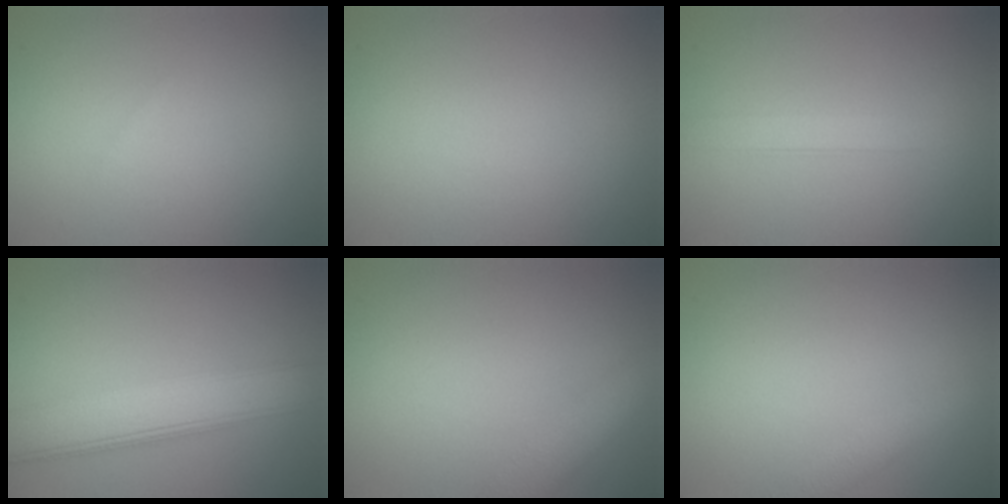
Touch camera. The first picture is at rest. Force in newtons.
{"total": 0.0}
{"total": 1.8, "press": 1.7, "slide": 0.2}
{"total": 6.5, "press": 6.5, "slide": 0.1}
{"total": 3.4, "press": 3.4, "slide": 0.1}
{"total": 1.8, "press": 1.8, "slide": 0.1}